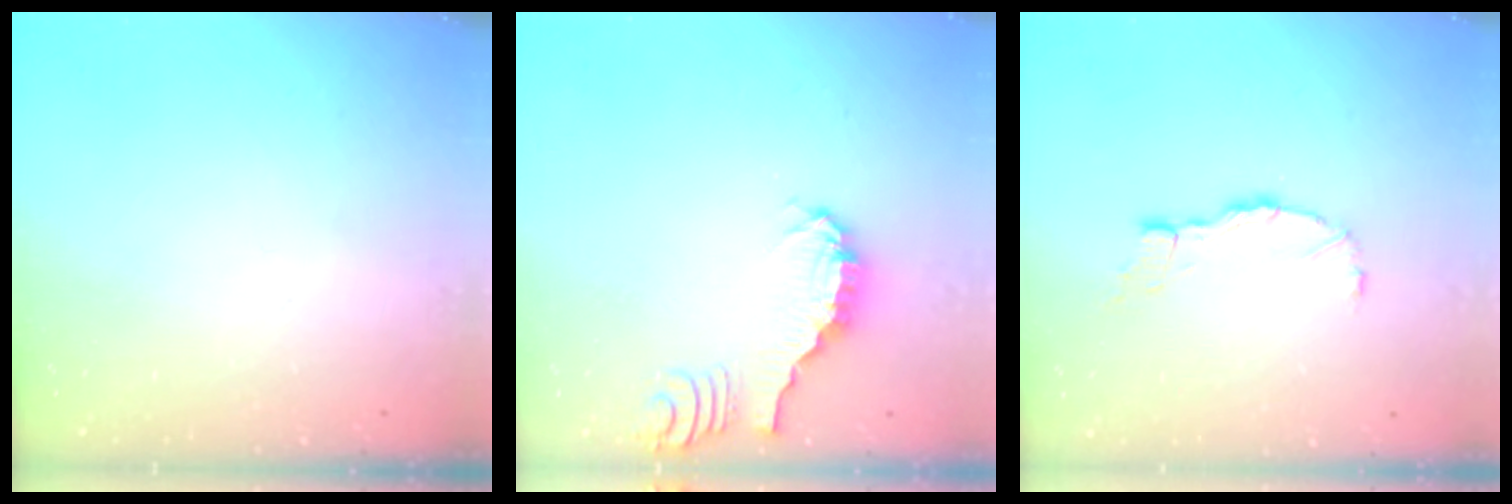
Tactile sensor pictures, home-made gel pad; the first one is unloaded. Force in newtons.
{"total": 1.3, "press": 1.3, "slide": 0.3}
{"total": 7.7, "press": 7.6, "slide": 0.8}